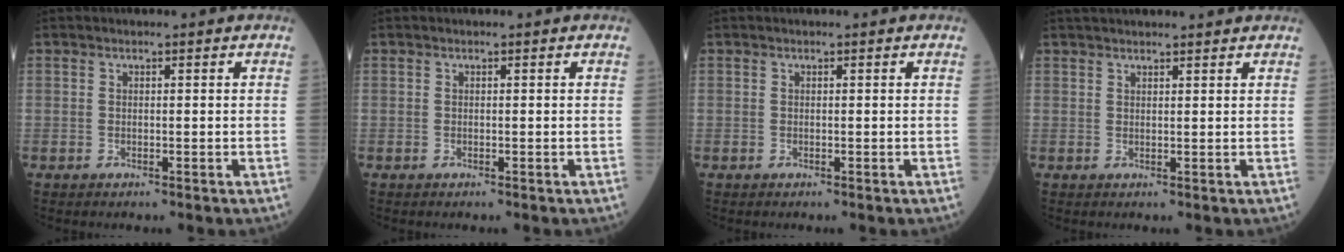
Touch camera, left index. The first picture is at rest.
{"total": 0.0}
{"total": 0.0}
{"total": 7.7, "force": [7.2, 0.7, 2.7], "torque": [-0.034, 0.035, 0.092]}